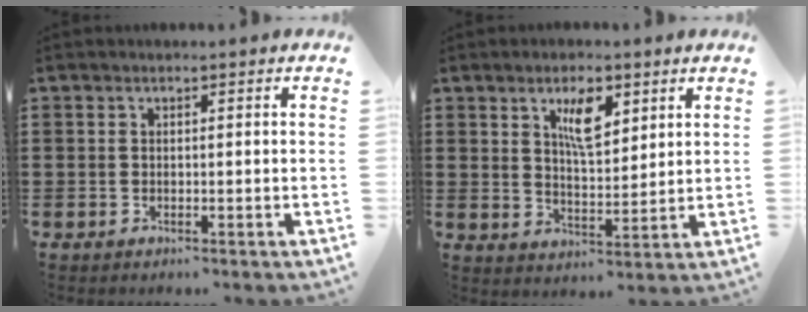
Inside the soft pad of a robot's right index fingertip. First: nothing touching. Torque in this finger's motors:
{"motor_torque": [0.60, 0.31, 0.51, 0.11]}